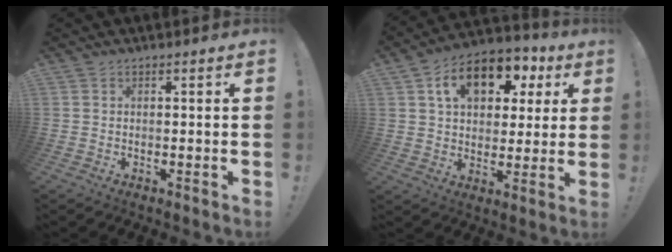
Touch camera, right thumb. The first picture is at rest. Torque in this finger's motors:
{"motor_torque": [0.76, 0.78, 0.15, 0.15, 0.12]}